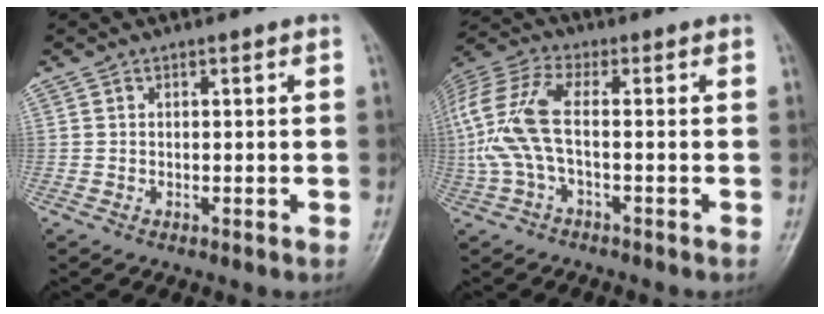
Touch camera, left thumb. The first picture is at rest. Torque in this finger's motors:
{"motor_torque": [1.33, 2.91, 0.16, -0.07, 0.28]}